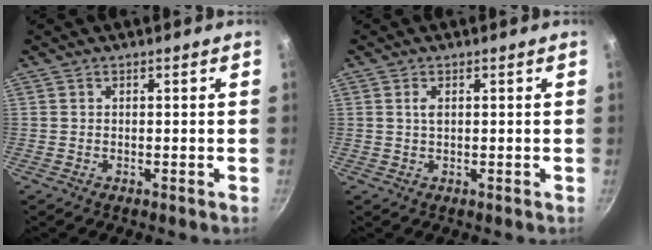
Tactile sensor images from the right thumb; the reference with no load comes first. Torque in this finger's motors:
{"motor_torque": [0.20, 0.11, 0.60, 0.20, 0.04]}